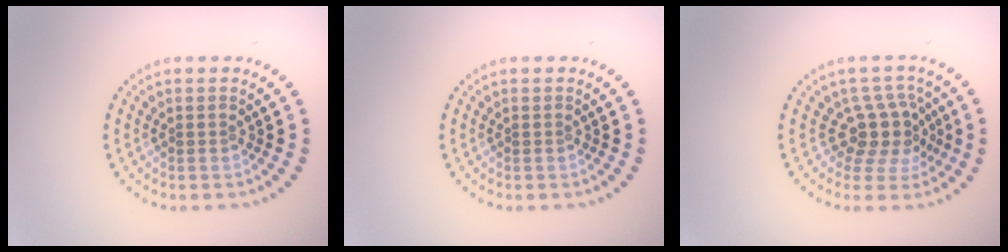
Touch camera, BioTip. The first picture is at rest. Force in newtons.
{"total": 0.0}
{"total": 3.5, "press": 2.7, "slide": 2.3}